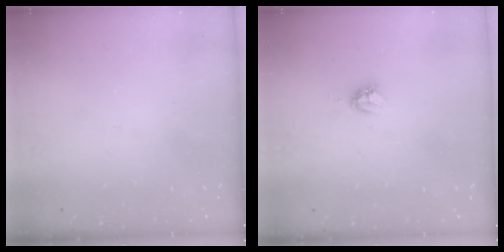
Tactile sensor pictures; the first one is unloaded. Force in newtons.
{"total": 4.0, "press": 3.9, "slide": 0.7}